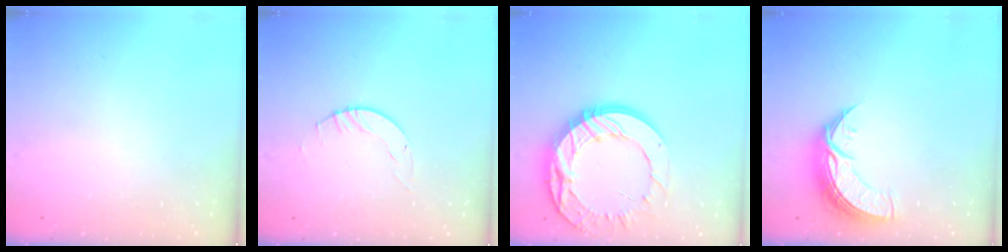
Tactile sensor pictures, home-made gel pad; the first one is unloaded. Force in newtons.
{"total": 2.9, "press": 2.9, "slide": 0.4}
{"total": 21.8, "press": 21.7, "slide": 1.9}
{"total": 9.5, "press": 9.5, "slide": 0.8}